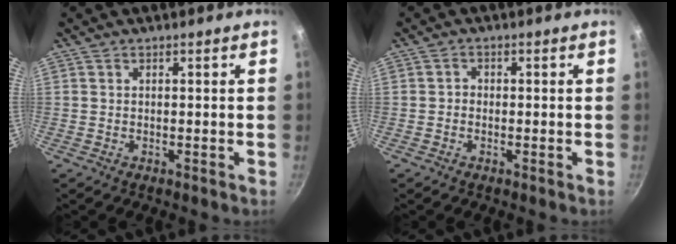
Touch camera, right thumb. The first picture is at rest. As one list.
[{"total": 1.1, "force": [-0.4, 0.9, 0.3], "torque": [-0.002, 0.001, -0.012]}]